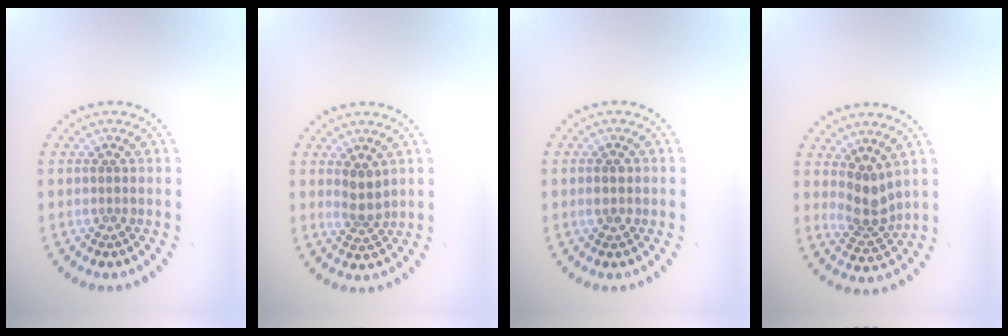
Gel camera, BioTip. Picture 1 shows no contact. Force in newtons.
{"total": 1.8, "press": 1.5, "slide": 1.0}
{"total": 1.7, "press": 1.7, "slide": 0.1}
{"total": 2.9, "press": 2.3, "slide": 1.8}